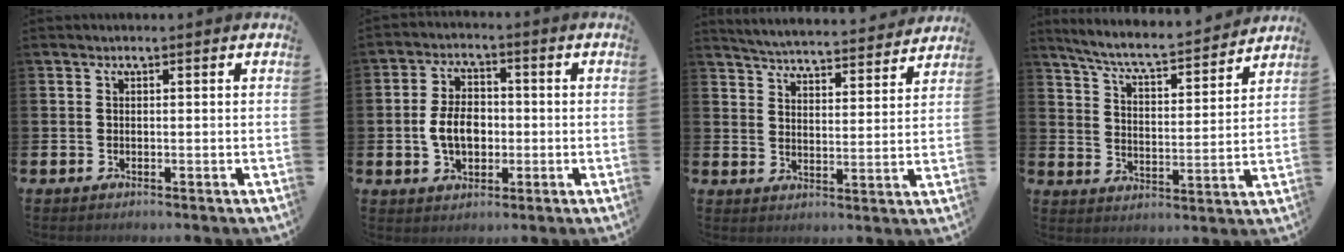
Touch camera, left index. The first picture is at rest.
{"total": 5.8, "force": [-0.6, 4.0, 4.1], "torque": [-0.075, 0.006, -0.017]}
{"total": 5.1, "force": [5.1, 0.2, 0.2], "torque": [-0.023, -0.045, 0.087]}
{"total": 6.6, "force": [6.2, 0.5, 2.2], "torque": [-0.074, -0.049, 0.103]}